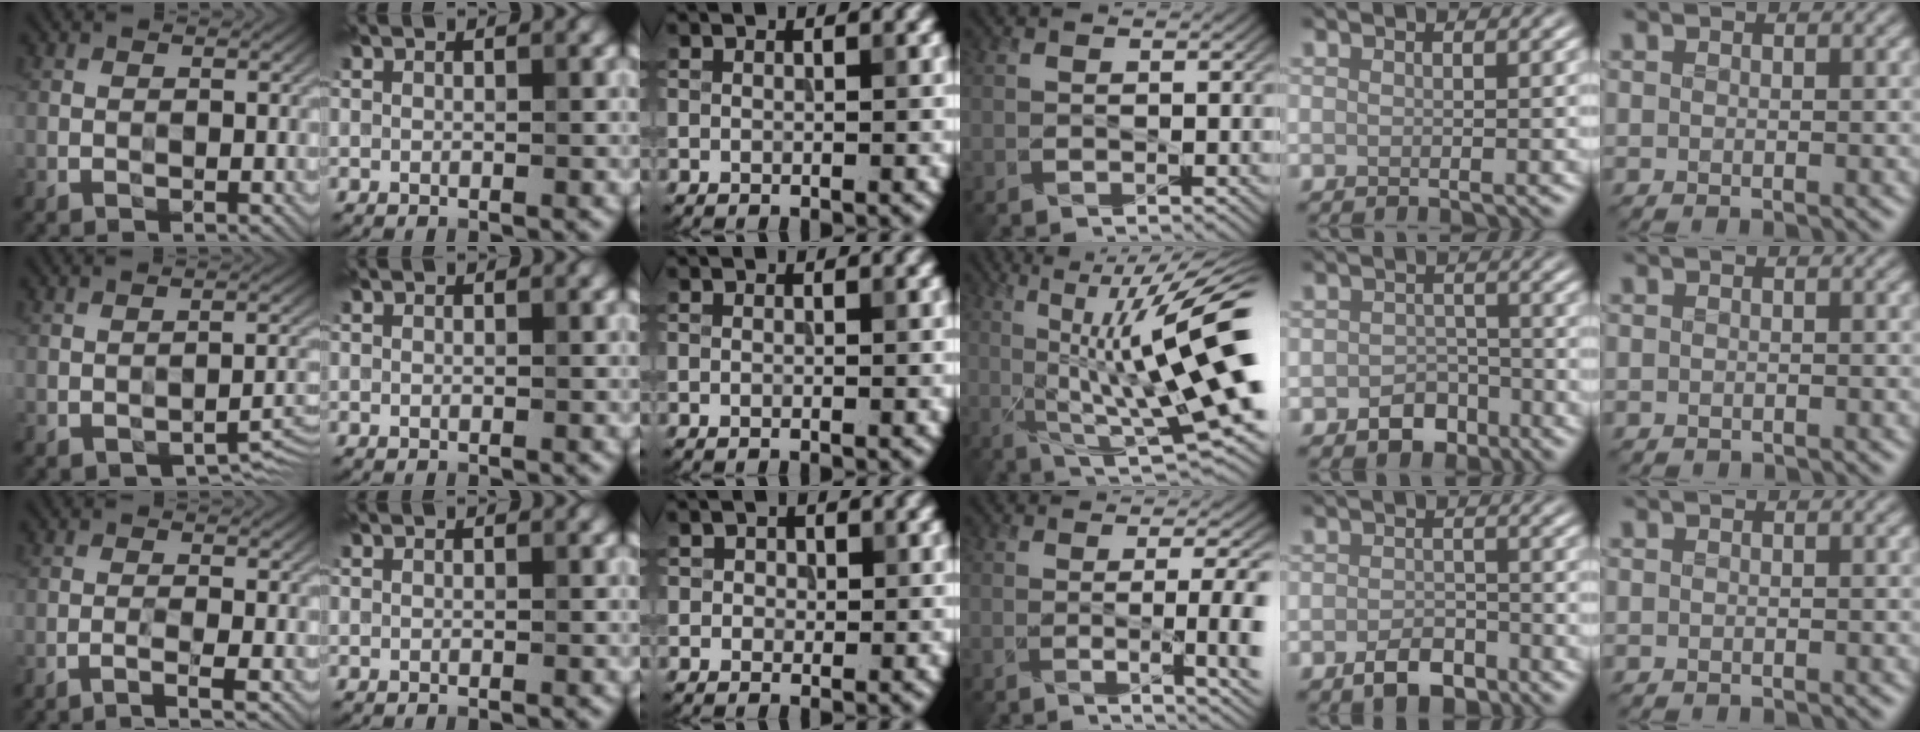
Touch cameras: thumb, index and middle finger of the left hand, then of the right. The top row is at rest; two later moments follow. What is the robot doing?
{"motion": "wipe", "object": "bowl"}